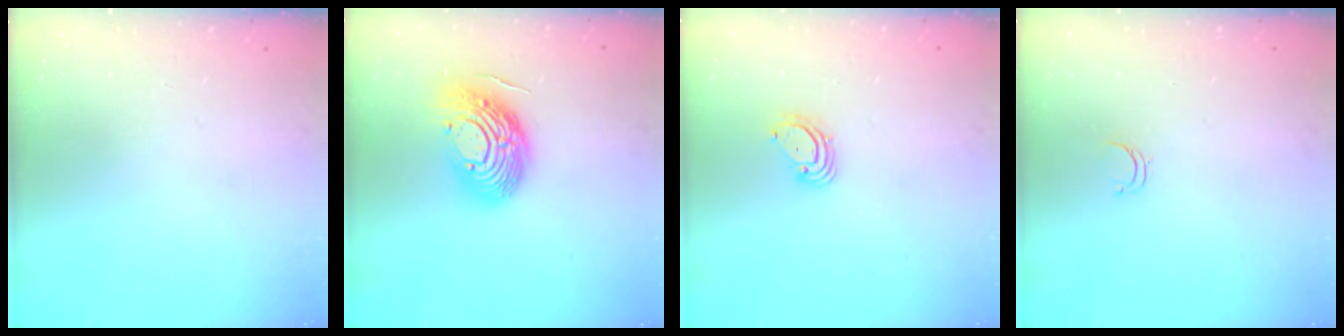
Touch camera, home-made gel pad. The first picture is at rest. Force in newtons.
{"total": 16.9, "press": 16.9, "slide": 1.2}
{"total": 3.9, "press": 3.9, "slide": 0.1}
{"total": 3.1, "press": 3.1, "slide": 0.4}